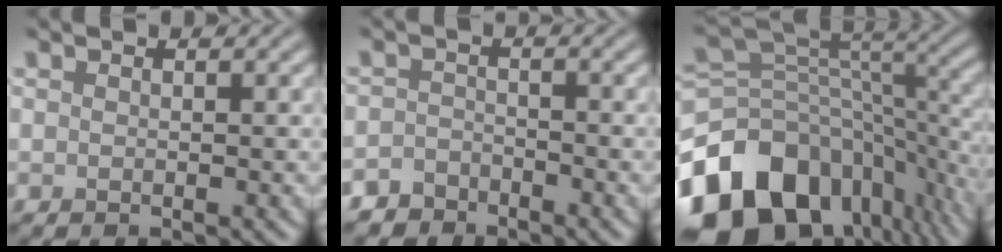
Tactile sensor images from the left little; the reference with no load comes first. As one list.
[{"total": 2.6, "force": [-2.4, 1.2, 0.0], "torque": [0.009, 0.001, -0.048]}, {"total": 15.2, "force": [-8.2, 10.1, 7.9], "torque": [-0.194, -0.006, -0.129]}]